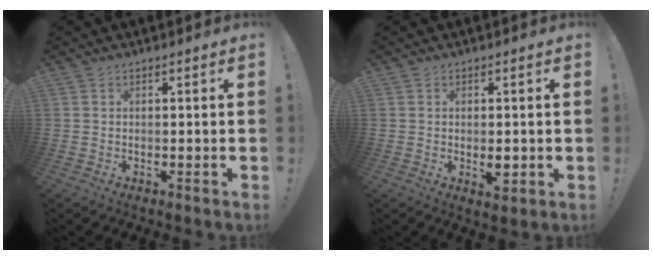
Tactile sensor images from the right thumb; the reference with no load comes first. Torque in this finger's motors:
{"motor_torque": [0.01, 0.12, 0.22, -0.29, 0.08]}